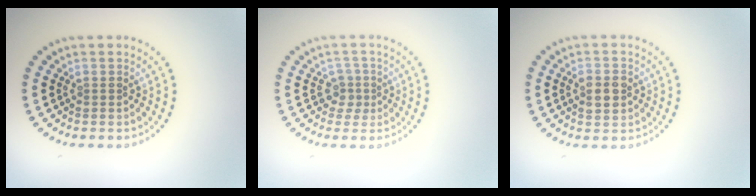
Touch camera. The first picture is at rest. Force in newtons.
{"total": 1.8, "press": 1.3, "slide": 1.2}
{"total": 2.9, "press": 2.9, "slide": 0.2}